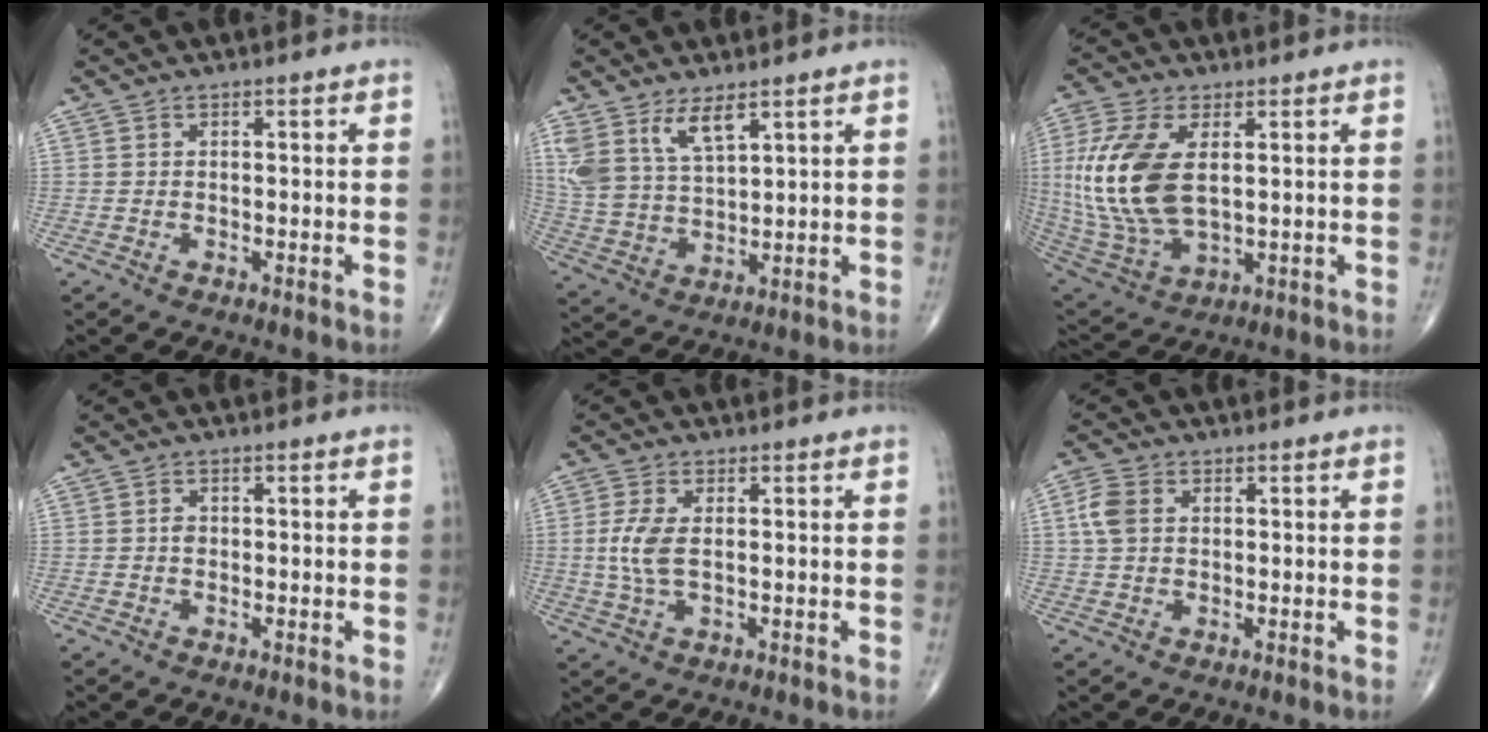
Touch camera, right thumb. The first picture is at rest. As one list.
[{"total": 9.3, "force": [5.8, 3.9, 6.2], "torque": [-0.117, -0.025, 0.127]}, {"total": 17.6, "force": [2.6, 9.2, 14.8], "torque": [-0.331, -0.015, 0.060]}, {"total": 1.1, "force": [0.0, 0.8, 0.7], "torque": [-0.009, 0.002, -0.001]}, {"total": 5.4, "force": [0.4, 2.5, 4.8], "torque": [-0.121, -0.001, 0.010]}, {"total": 4.7, "force": [1.0, 3.3, 3.2], "torque": [-0.071, 0.008, 0.017]}]